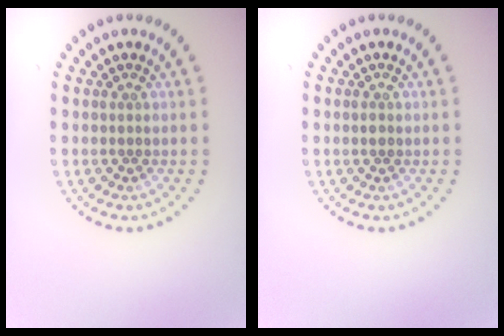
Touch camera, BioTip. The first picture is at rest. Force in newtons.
{"total": 0.8, "press": 0.8, "slide": 0.1}